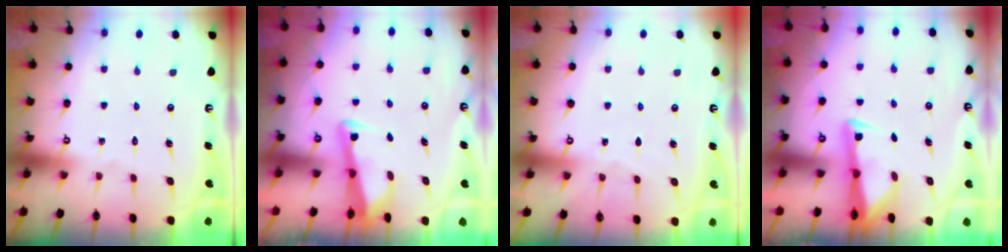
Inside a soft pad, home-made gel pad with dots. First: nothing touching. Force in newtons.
{"total": 3.1, "press": 3.1, "slide": 0.5}
{"total": 2.5, "press": 2.5, "slide": 0.4}
{"total": 2.9, "press": 2.8, "slide": 0.5}